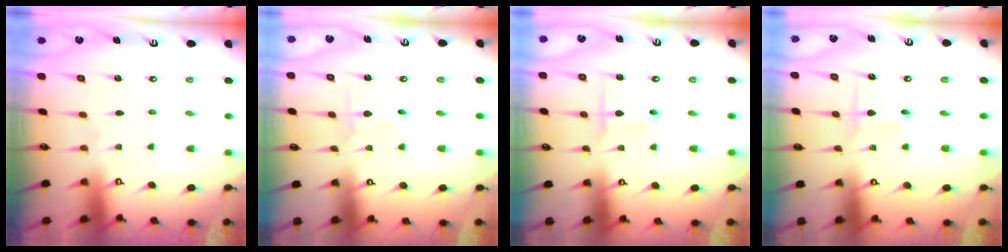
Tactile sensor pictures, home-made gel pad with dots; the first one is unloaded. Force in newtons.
{"total": 1.8, "press": 1.7, "slide": 0.2}
{"total": 3.0, "press": 3.0, "slide": 0.5}
{"total": 2.1, "press": 2.0, "slide": 0.5}